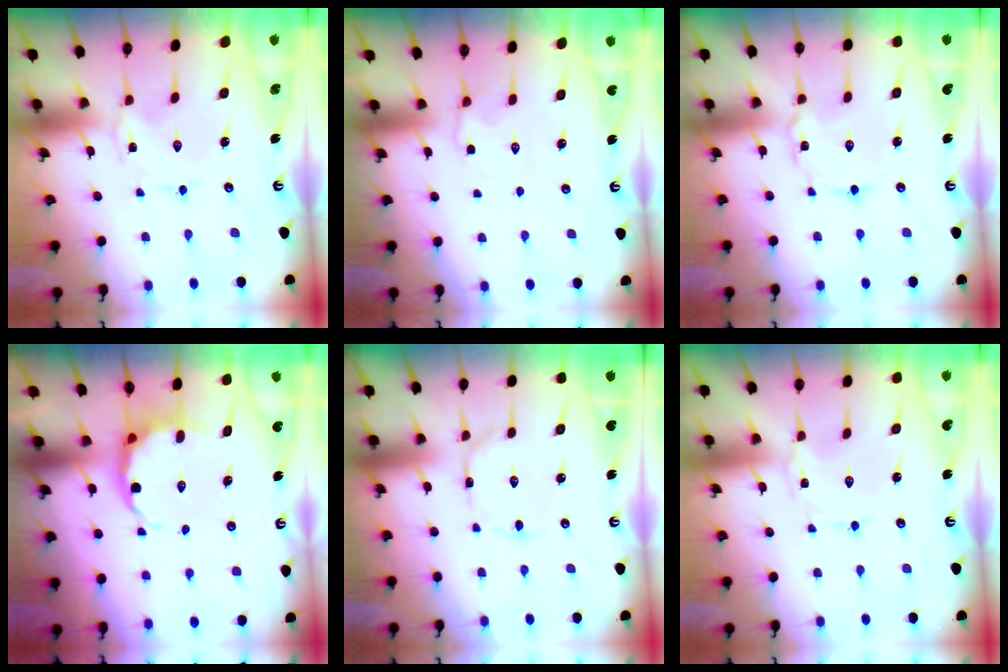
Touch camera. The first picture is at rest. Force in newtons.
{"total": 3.0, "press": 2.5, "slide": 1.6}
{"total": 1.7, "press": 1.7, "slide": 0.0}
{"total": 6.2, "press": 5.8, "slide": 2.1}
{"total": 0.9, "press": 0.9, "slide": 0.0}
{"total": 0.7, "press": 0.7, "slide": 0.0}